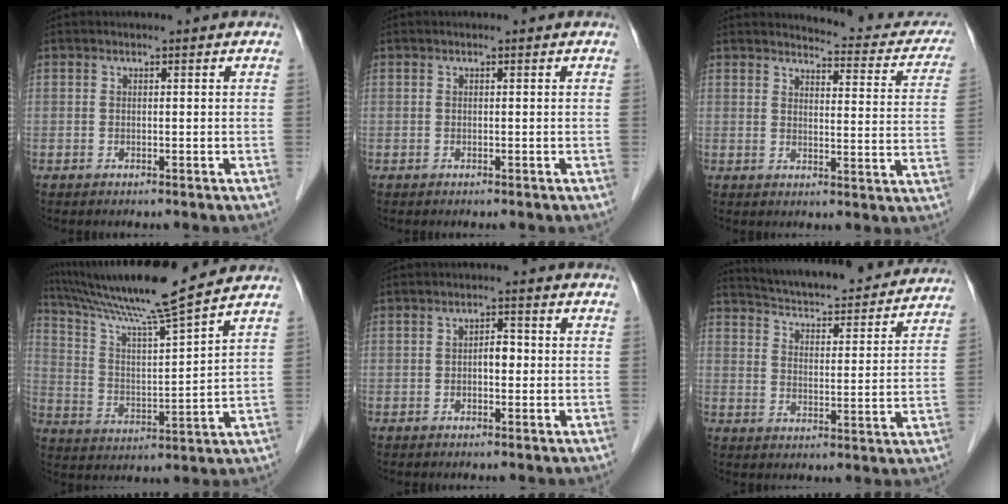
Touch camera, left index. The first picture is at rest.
{"total": 0.0}
{"total": 13.5, "force": [13.0, 2.4, 3.0], "torque": [-0.011, -0.047, 0.125]}
{"total": 15.1, "force": [13.1, -1.8, 7.3], "torque": [-0.139, 0.005, 0.226]}
{"total": 2.3, "force": [-0.3, 1.2, 2.0], "torque": [-0.027, 0.007, -0.006]}
{"total": 21.4, "force": [20.1, 3.3, 6.6], "torque": [-0.099, -0.012, 0.265]}